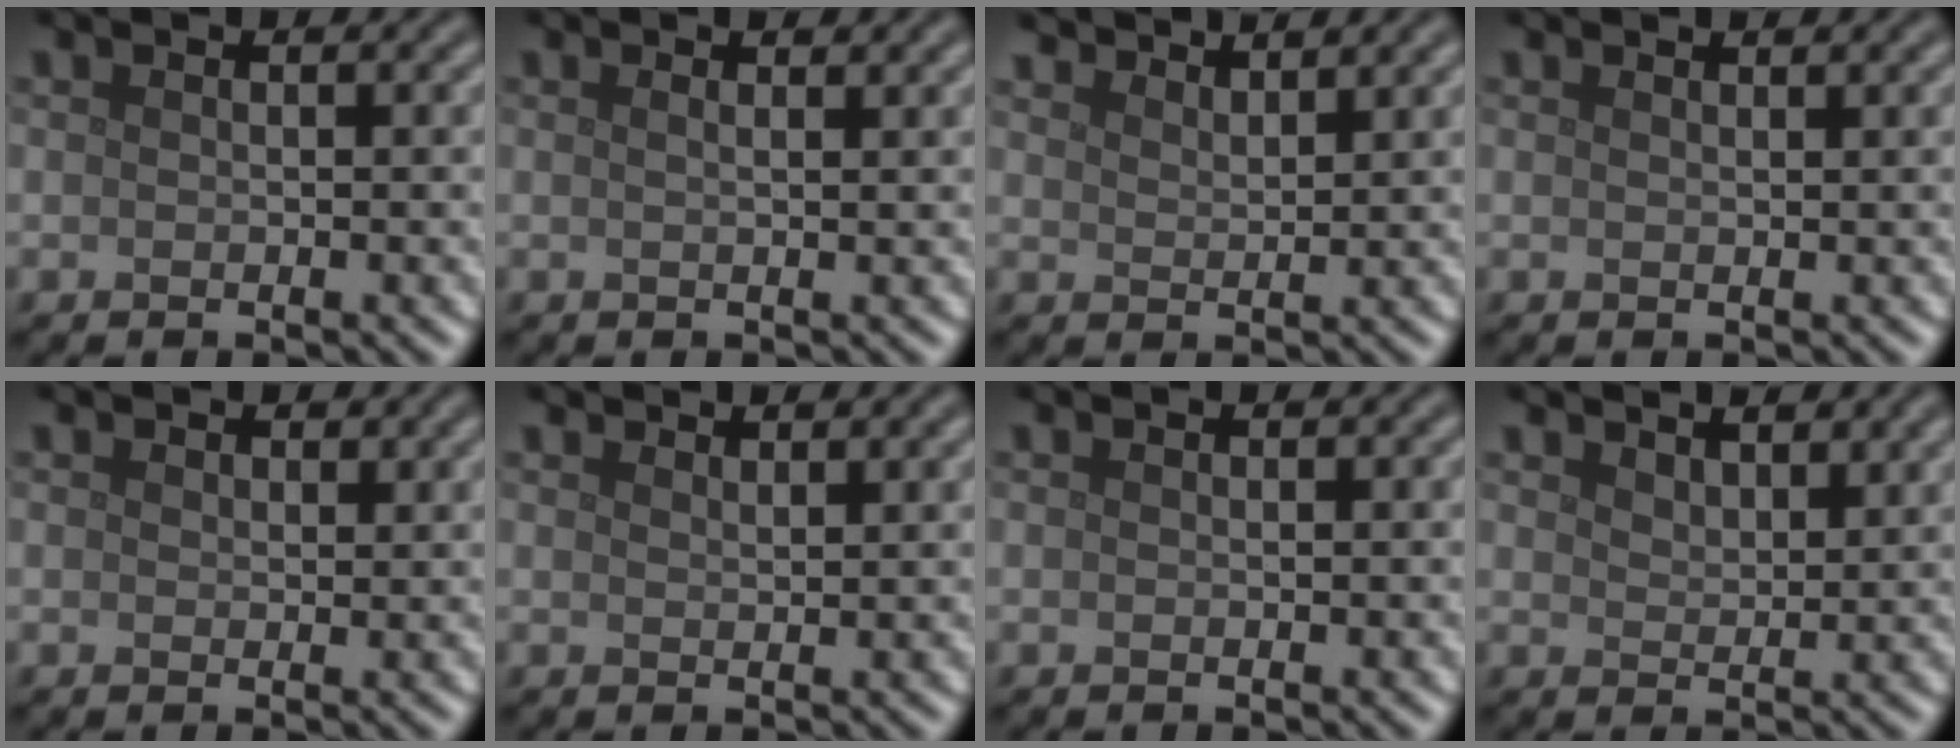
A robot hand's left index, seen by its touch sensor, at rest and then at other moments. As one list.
[{"total": 2.6, "force": [1.5, 1.2, 1.7], "torque": [-0.004, 0.010, -0.011]}, {"total": 4.8, "force": [4.5, 0.9, 1.4], "torque": [-0.013, 0.007, 0.059]}, {"total": 1.3, "force": [1.1, 0.3, 0.5], "torque": [-0.003, -0.001, 0.008]}, {"total": 0.9, "force": [0.7, 0.6, 0.2], "torque": [-0.004, -0.002, 0.012]}, {"total": 2.2, "force": [2.1, 0.4, 0.6], "torque": [-0.006, 0.002, 0.029]}, {"total": 0.0}, {"total": 3.3, "force": [3.0, 0.9, 1.2], "torque": [-0.021, 0.001, 0.047]}]